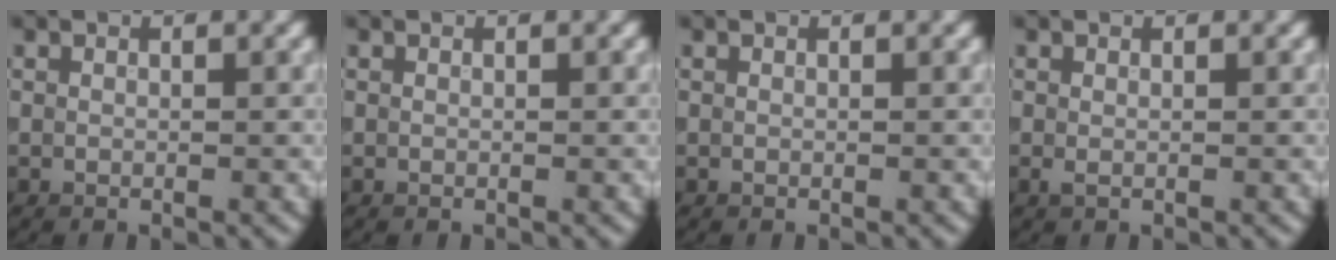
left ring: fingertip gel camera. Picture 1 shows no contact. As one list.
[{"total": 0.0}, {"total": 0.0}, {"total": 0.5, "force": [0.0, 0.3, 0.4], "torque": [-0.011, -0.003, 0.000]}]